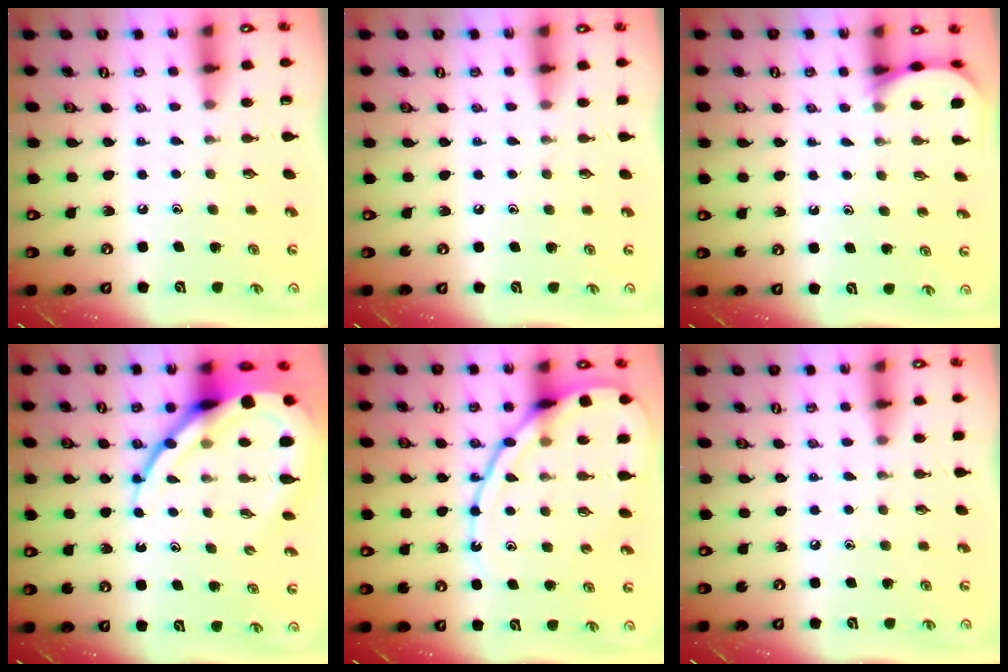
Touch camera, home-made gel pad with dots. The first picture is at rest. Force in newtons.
{"total": 2.7, "press": 2.6, "slide": 0.4}
{"total": 3.8, "press": 3.8, "slide": 0.4}
{"total": 17.0, "press": 16.9, "slide": 1.8}
{"total": 14.5, "press": 14.4, "slide": 1.5}
{"total": 2.6, "press": 2.6, "slide": 0.3}